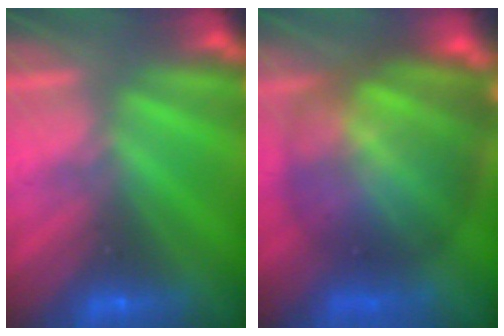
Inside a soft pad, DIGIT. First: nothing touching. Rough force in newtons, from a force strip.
{"total": 8.1}